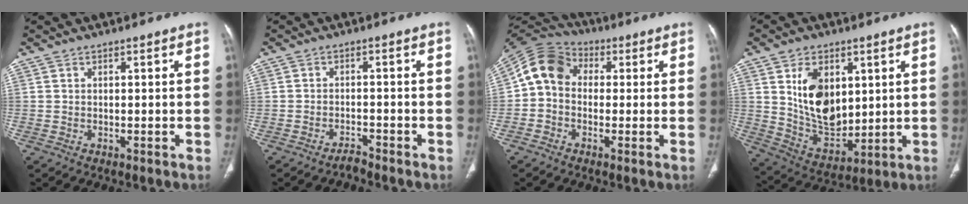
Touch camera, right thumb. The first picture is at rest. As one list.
[{"total": 1.7, "force": [-1.7, -0.1, -0.1], "torque": [0.001, 0.007, -0.029]}, {"total": 9.7, "force": [0.5, 7.9, 5.6], "torque": [-0.096, 0.032, -0.010]}, {"total": 14.1, "force": [3.9, 9.1, 10.0], "torque": [-0.135, -0.029, 0.090]}]